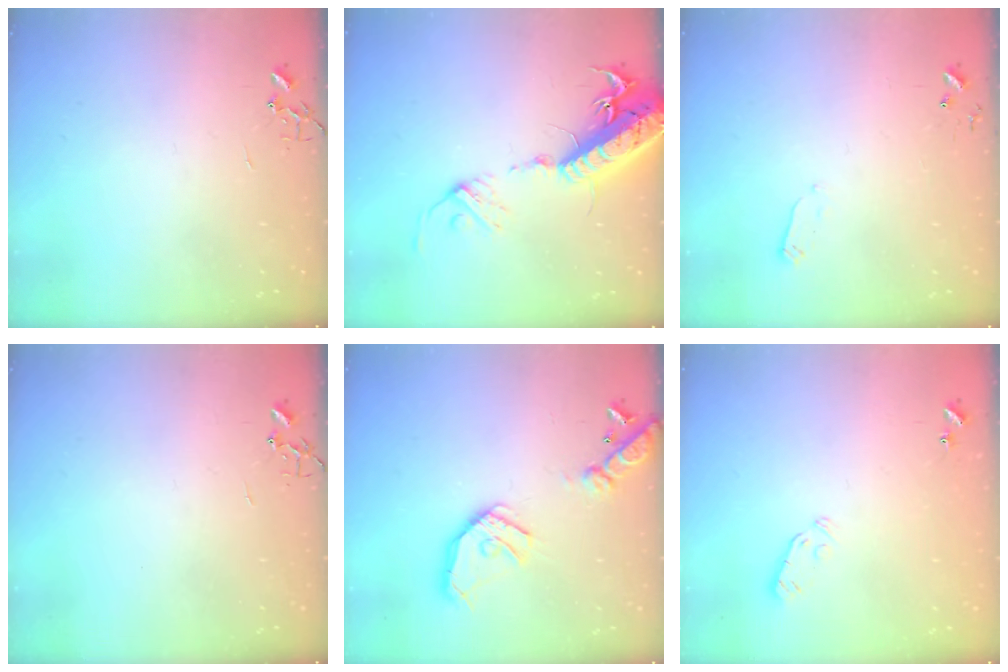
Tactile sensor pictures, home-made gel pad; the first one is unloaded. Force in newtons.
{"total": 20.6, "press": 20.2, "slide": 4.3}
{"total": 2.4, "press": 2.4, "slide": 0.4}
{"total": 0.0}
{"total": 17.3, "press": 17.0, "slide": 2.8}
{"total": 4.1, "press": 4.0, "slide": 0.7}